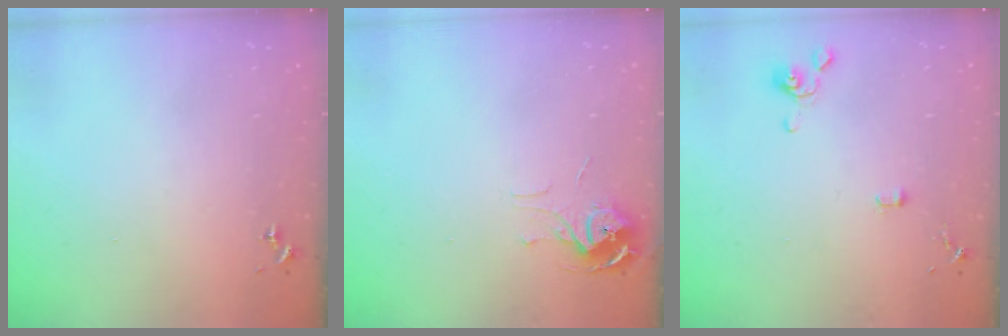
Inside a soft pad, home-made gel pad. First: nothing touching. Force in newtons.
{"total": 6.2, "press": 6.1, "slide": 0.5}
{"total": 4.0, "press": 4.0, "slide": 0.8}